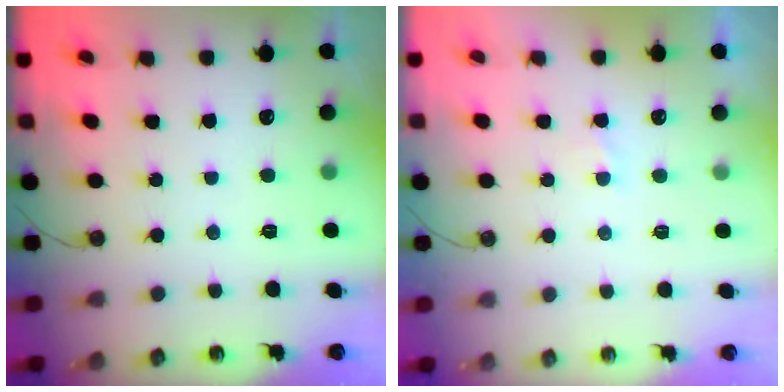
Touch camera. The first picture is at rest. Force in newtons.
{"total": 1.6, "press": 1.6, "slide": 0.2}